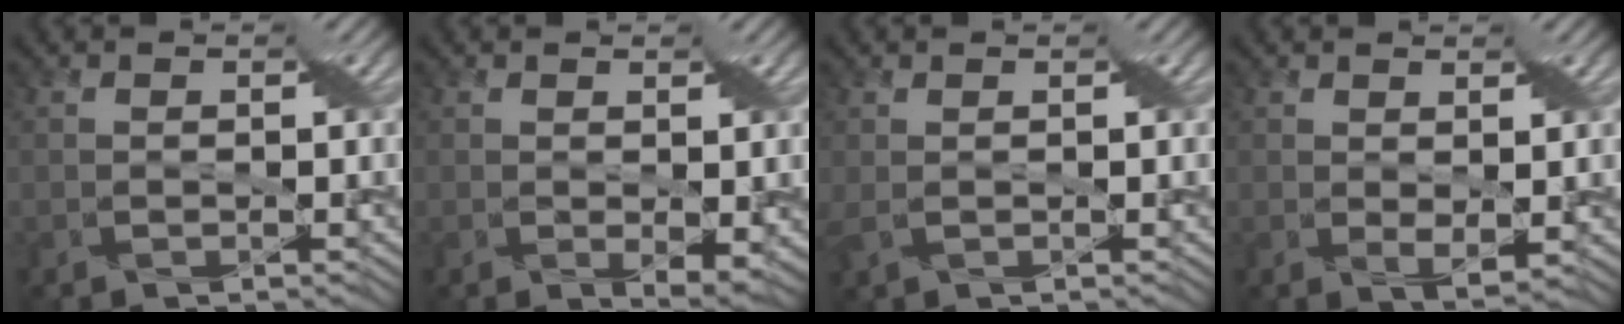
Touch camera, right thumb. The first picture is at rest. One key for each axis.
{"total": 2.8, "fx": 0.0, "fy": 1.4, "fz": 2.4, "tx": -0.043, "ty": -0.012, "tz": 0.006}
{"total": 2.0, "fx": 0.2, "fy": 1.2, "fz": 1.6, "tx": -0.045, "ty": -0.001, "tz": 0.003}
{"total": 2.3, "fx": 0.7, "fy": 1.1, "fz": 1.9, "tx": -0.041, "ty": -0.009, "tz": 0.018}